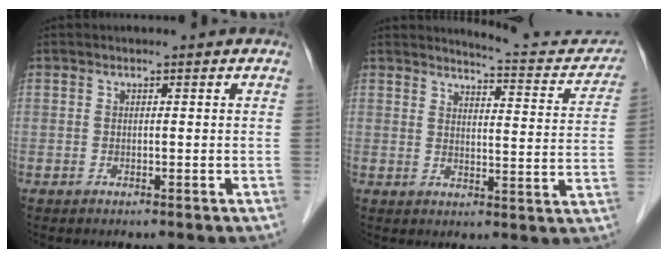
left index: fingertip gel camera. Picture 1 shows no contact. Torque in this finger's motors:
{"motor_torque": [0.31, -0.64, -0.01, -0.02]}